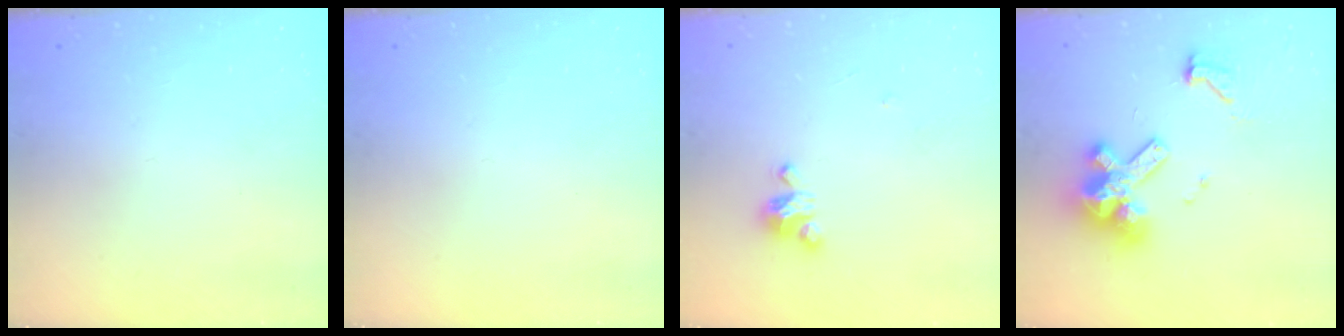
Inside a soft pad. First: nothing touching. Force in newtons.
{"total": 0.0}
{"total": 4.2, "press": 4.2, "slide": 0.2}
{"total": 14.4, "press": 14.4, "slide": 1.3}